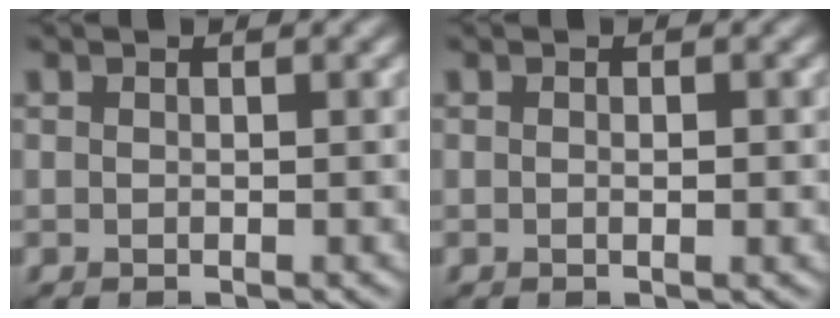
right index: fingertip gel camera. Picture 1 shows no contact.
{"total": 1.0, "force": [0.0, 0.2, 1.0], "torque": [-0.016, -0.003, -0.001]}